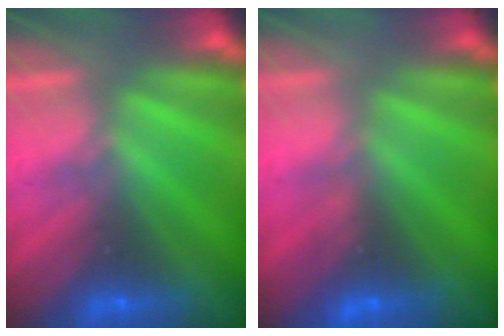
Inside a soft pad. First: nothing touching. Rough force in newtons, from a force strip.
{"total": 3.5}